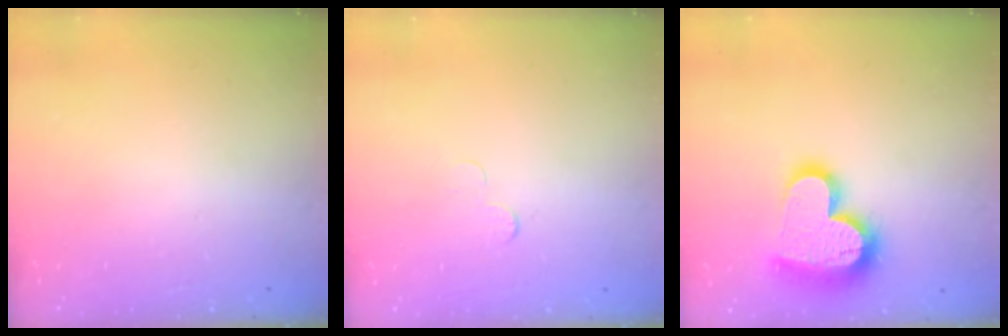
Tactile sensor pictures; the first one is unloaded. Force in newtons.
{"total": 2.5, "press": 2.5, "slide": 0.2}
{"total": 18.1, "press": 18.0, "slide": 1.5}